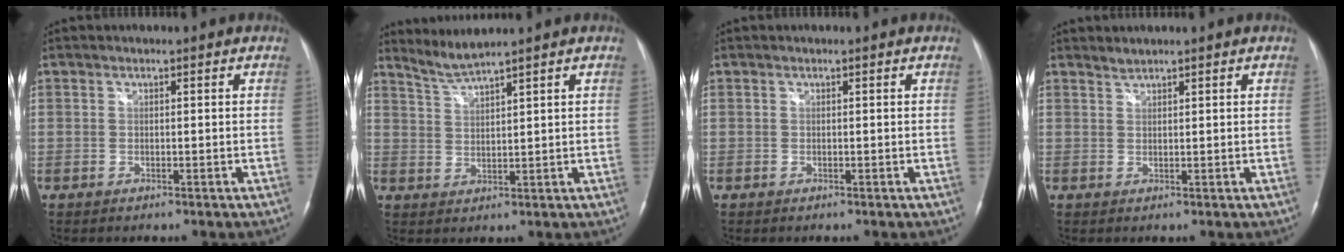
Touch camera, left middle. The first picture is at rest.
{"total": 3.5, "force": [3.2, -1.4, 0.6], "torque": [-0.023, -0.007, 0.073]}
{"total": 0.0}
{"total": 1.1, "force": [1.0, -0.1, -0.1], "torque": [-0.002, 0.001, 0.023]}